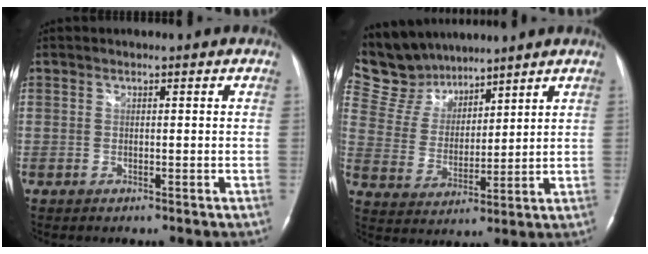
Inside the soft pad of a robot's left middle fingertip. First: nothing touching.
{"total": 10.0, "force": [9.3, 3.6, 0.7], "torque": [-0.034, 0.020, 0.196]}